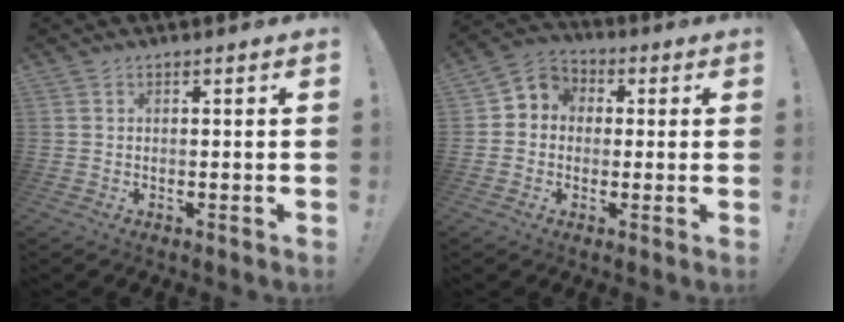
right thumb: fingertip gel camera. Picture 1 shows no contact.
{"total": 6.6, "force": [-0.5, 6.3, 2.2], "torque": [-0.025, 0.017, -0.005]}